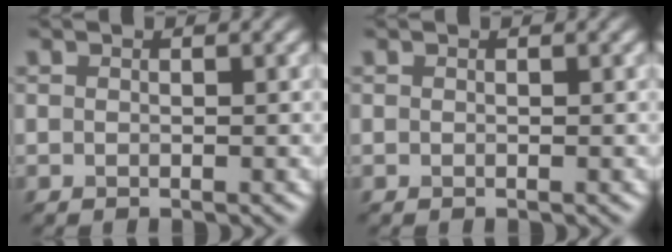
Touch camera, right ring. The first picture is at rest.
{"total": 0.0}